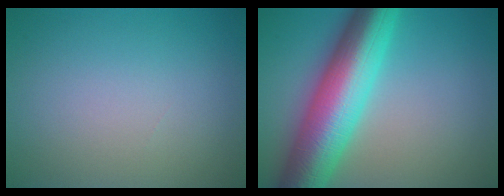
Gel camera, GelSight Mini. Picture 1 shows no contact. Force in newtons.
{"total": 11.5, "press": 11.5, "slide": 0.1}